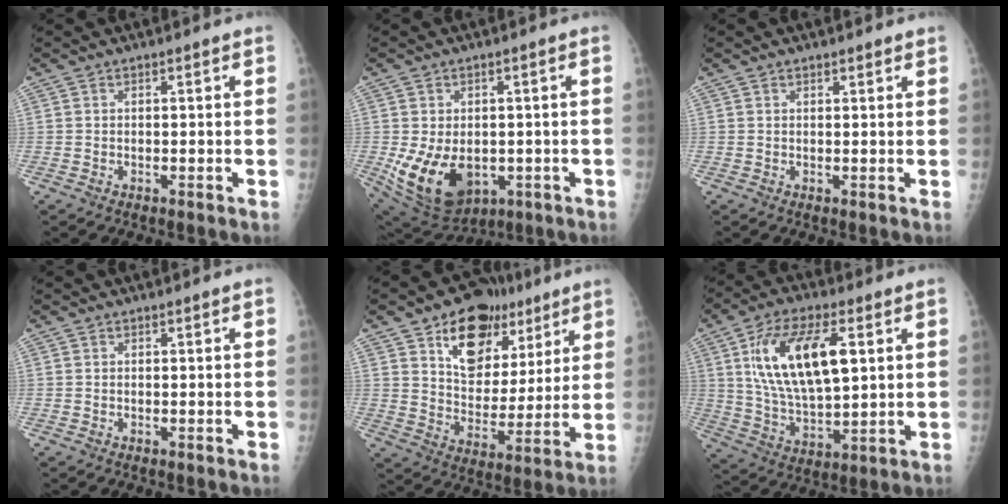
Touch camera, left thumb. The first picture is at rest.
{"total": 13.8, "force": [-2.8, 9.7, 9.4], "torque": [-0.154, -0.007, -0.018]}
{"total": 1.1, "force": [0.8, 0.4, 0.6], "torque": [-0.006, -0.003, 0.010]}
{"total": 0.0}
{"total": 17.2, "force": [9.4, 11.2, 9.0], "torque": [-0.083, -0.035, 0.152]}
{"total": 17.9, "force": [5.2, 8.0, 15.2], "torque": [-0.263, -0.014, 0.100]}